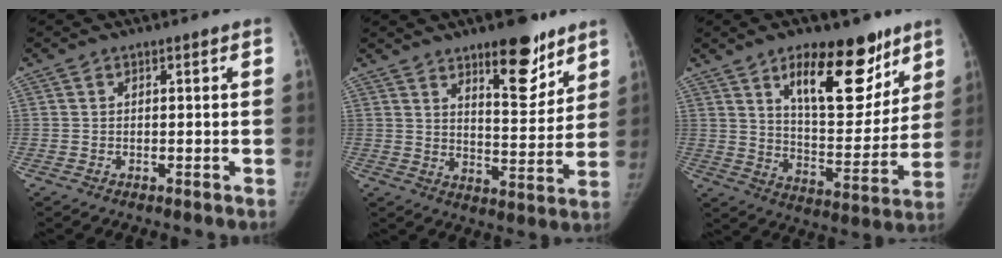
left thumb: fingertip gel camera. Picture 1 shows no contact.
{"total": 12.8, "force": [8.5, 4.7, 8.3], "torque": [-0.082, -0.059, 0.129]}
{"total": 19.6, "force": [11.6, 8.8, 13.2], "torque": [-0.133, -0.068, 0.183]}